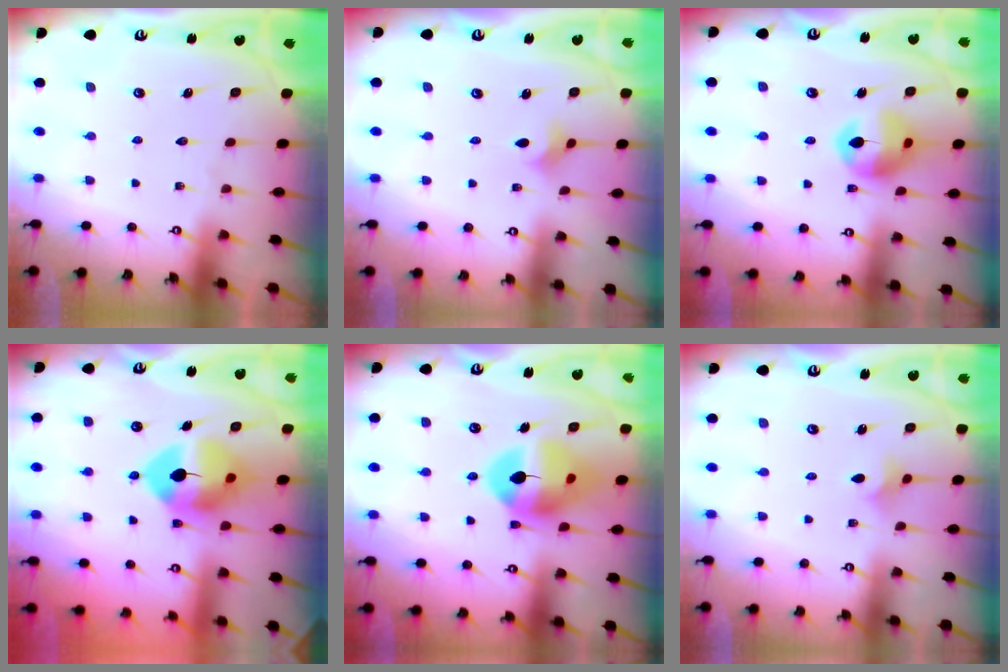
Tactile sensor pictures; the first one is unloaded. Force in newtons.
{"total": 2.6, "press": 2.5, "slide": 0.7}
{"total": 13.7, "press": 13.6, "slide": 1.6}
{"total": 9.3, "press": 9.3, "slide": 1.2}
{"total": 13.9, "press": 13.8, "slide": 1.5}
{"total": 3.3, "press": 3.2, "slide": 0.7}